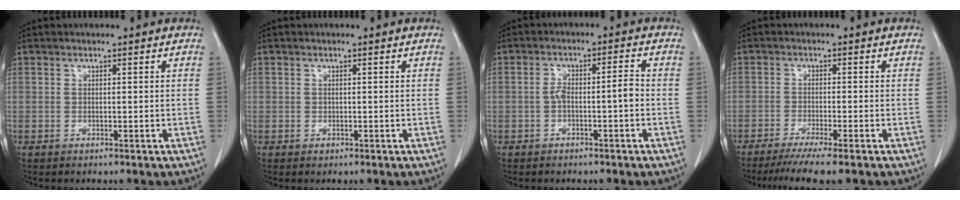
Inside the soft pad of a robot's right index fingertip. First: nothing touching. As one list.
[{"total": 0.5, "force": [-0.1, 0.5, 0.0], "torque": [0.002, 0.004, -0.004]}, {"total": 3.8, "force": [-1.1, 0.7, 3.6], "torque": [-0.063, 0.016, -0.015]}, {"total": 6.6, "force": [-5.2, -0.4, 4.1], "torque": [-0.060, -0.017, -0.084]}]